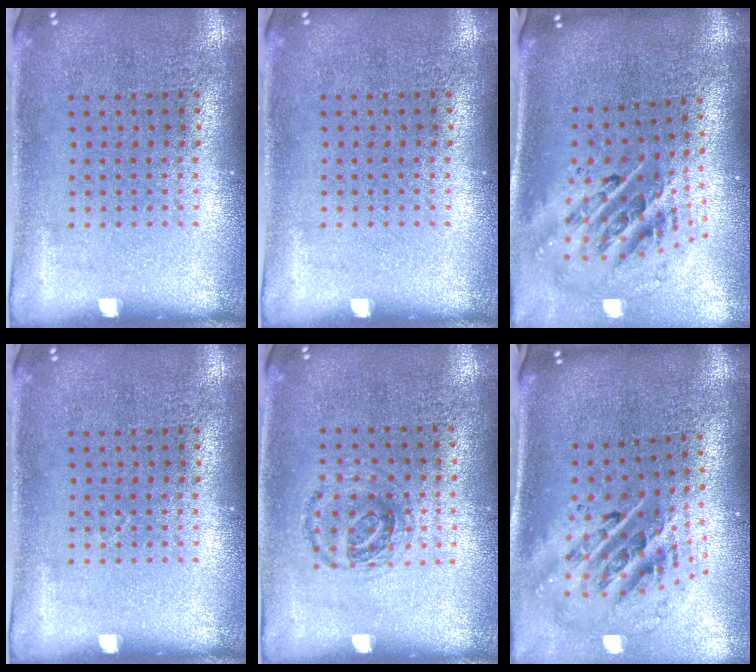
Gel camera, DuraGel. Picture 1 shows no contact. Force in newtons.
{"total": 0.0}
{"total": 2.3, "press": 1.6, "slide": 1.7}
{"total": 0.0}
{"total": 0.9, "press": 0.9, "slide": 0.3}
{"total": 2.6, "press": 1.8, "slide": 1.9}